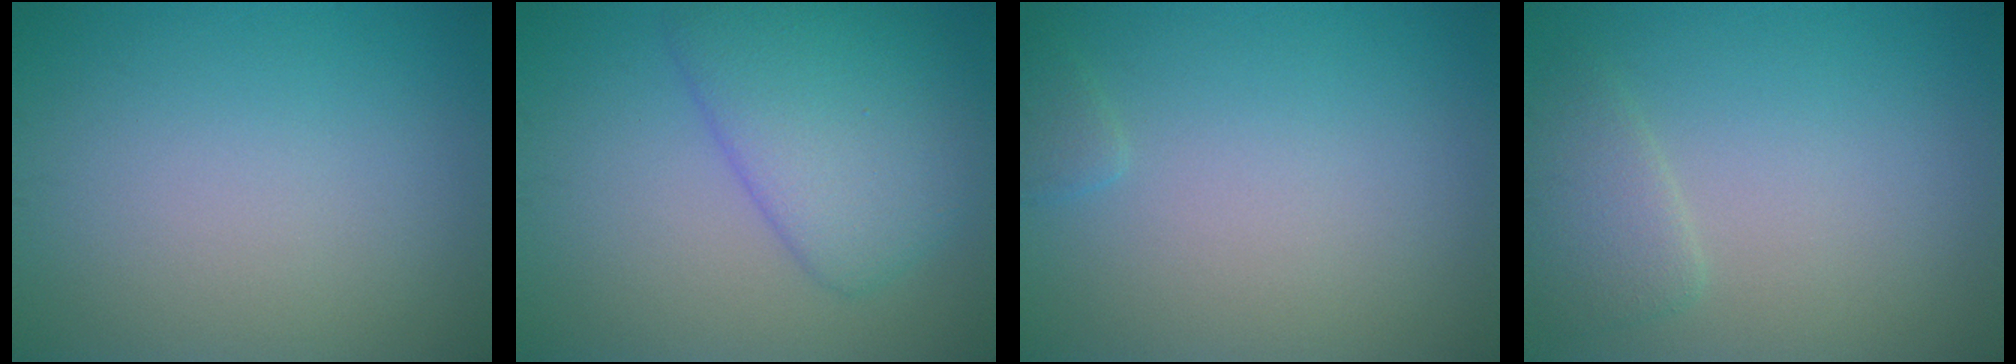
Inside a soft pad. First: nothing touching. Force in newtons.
{"total": 5.8, "press": 5.8, "slide": 0.4}
{"total": 0.9, "press": 0.9, "slide": 0.1}
{"total": 2.2, "press": 2.1, "slide": 0.3}